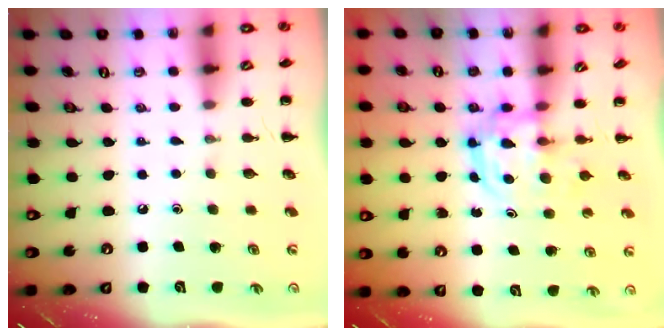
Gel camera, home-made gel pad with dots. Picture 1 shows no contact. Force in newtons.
{"total": 3.3, "press": 3.3, "slide": 0.4}